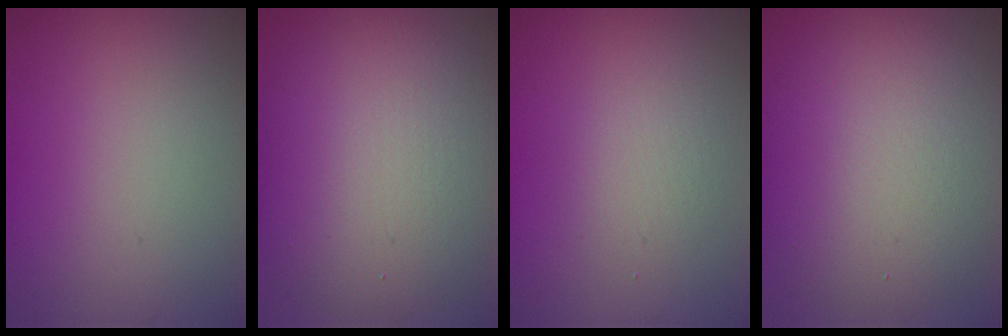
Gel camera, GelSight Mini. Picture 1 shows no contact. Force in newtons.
{"total": 10.4, "press": 10.4, "slide": 0.6}
{"total": 2.0, "press": 2.0, "slide": 0.1}
{"total": 9.7, "press": 9.6, "slide": 0.8}